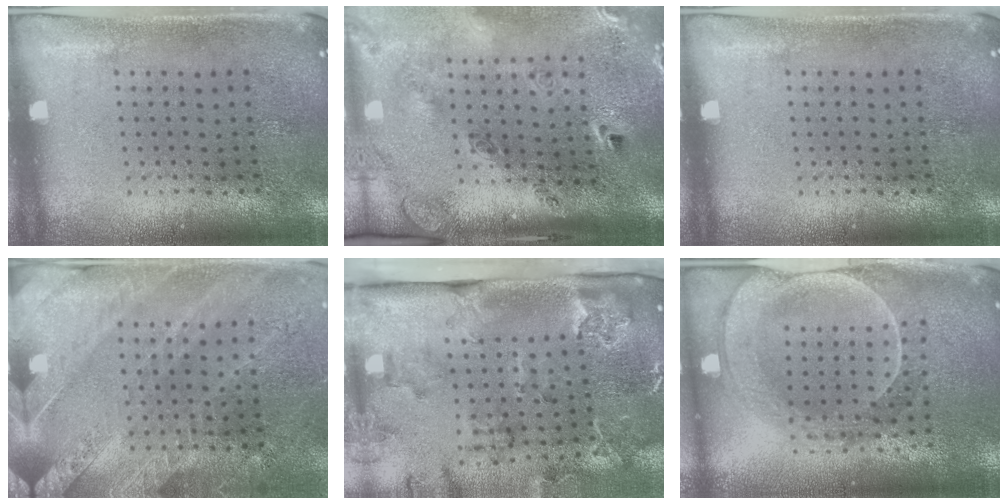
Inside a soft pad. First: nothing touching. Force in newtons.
{"total": 2.9, "press": 2.0, "slide": 2.1}
{"total": 0.0}
{"total": 2.6, "press": 2.6, "slide": 0.4}
{"total": 2.5, "press": 2.3, "slide": 0.9}
{"total": 2.2, "press": 2.1, "slide": 0.9}